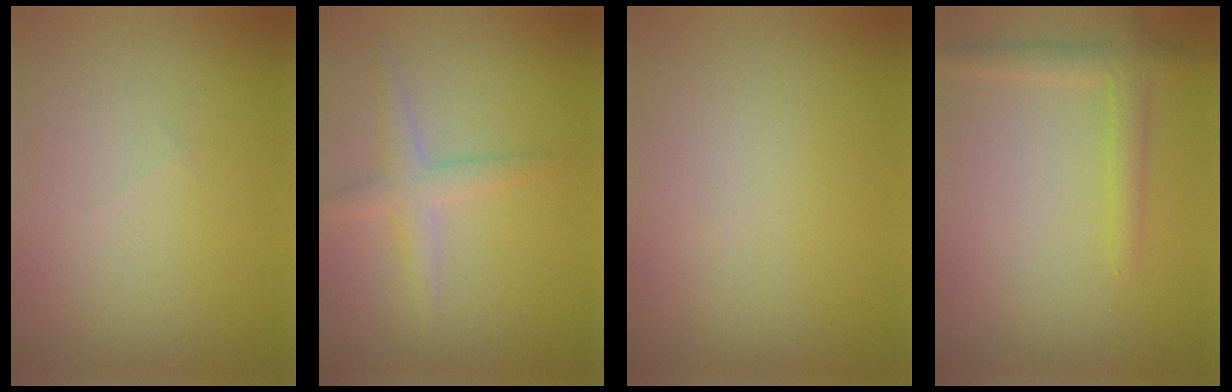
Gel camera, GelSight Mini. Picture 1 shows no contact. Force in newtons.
{"total": 2.5, "press": 2.5, "slide": 0.1}
{"total": 0.0}
{"total": 2.3, "press": 2.3, "slide": 0.2}